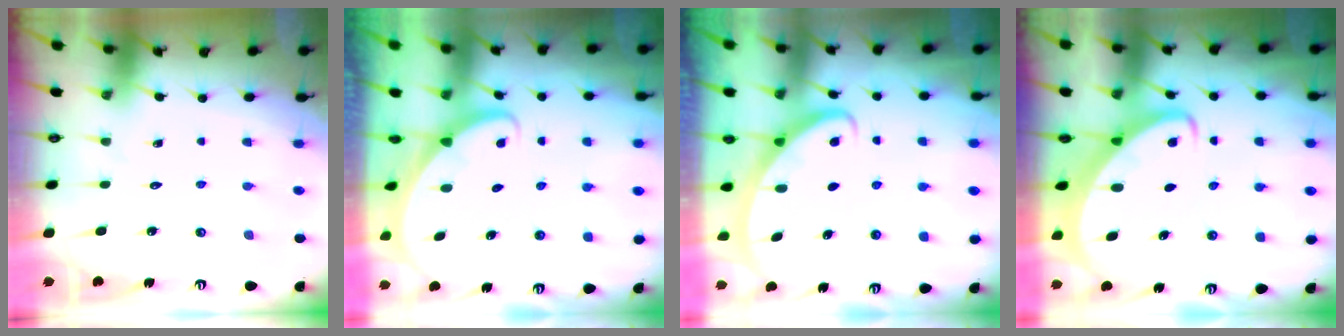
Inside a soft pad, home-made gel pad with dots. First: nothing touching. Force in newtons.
{"total": 1.6, "press": 1.6, "slide": 0.0}
{"total": 3.0, "press": 3.0, "slide": 0.3}
{"total": 2.9, "press": 2.9, "slide": 0.3}